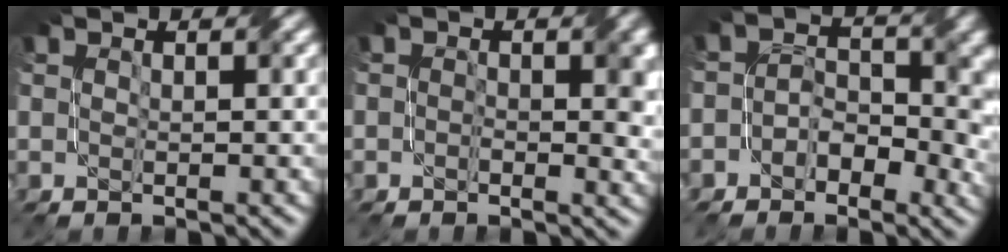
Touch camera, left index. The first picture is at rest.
{"total": 3.3, "force": [0.2, 1.8, 2.8], "torque": [-0.029, 0.000, -0.003]}
{"total": 4.8, "force": [-1.3, 3.4, 3.2], "torque": [-0.041, -0.001, -0.031]}